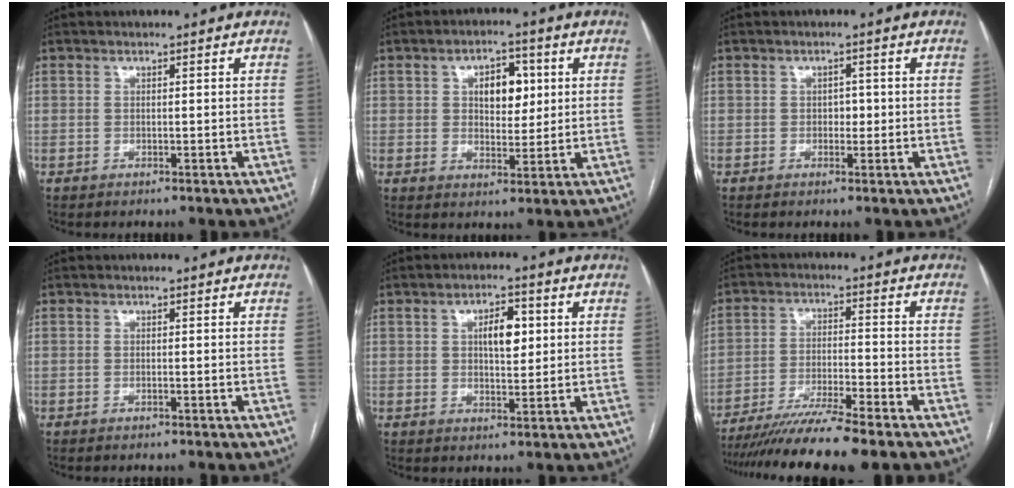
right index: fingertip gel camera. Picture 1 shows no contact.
{"total": 6.6, "force": [1.8, 3.7, 5.2], "torque": [-0.077, 0.014, 0.032]}
{"total": 1.7, "force": [-0.2, 1.1, 1.2], "torque": [-0.012, 0.004, -0.003]}
{"total": 0.0}
{"total": 5.4, "force": [1.3, 2.2, 4.7], "torque": [-0.076, 0.009, 0.023]}
{"total": 11.4, "force": [-9.6, -0.9, 6.0], "torque": [-0.092, -0.025, -0.161]}